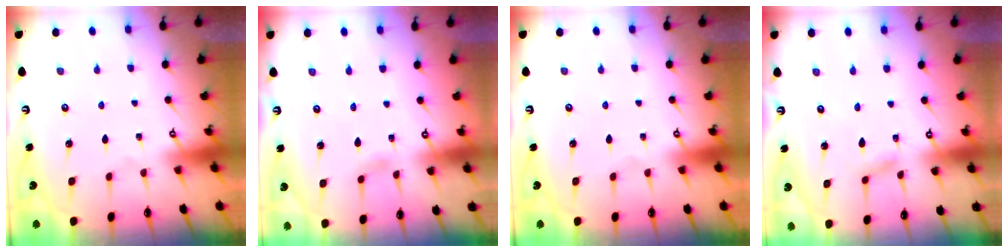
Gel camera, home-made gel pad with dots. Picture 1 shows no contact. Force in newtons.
{"total": 0.6, "press": 0.6, "slide": 0.1}
{"total": 0.0}
{"total": 1.6, "press": 1.6, "slide": 0.2}